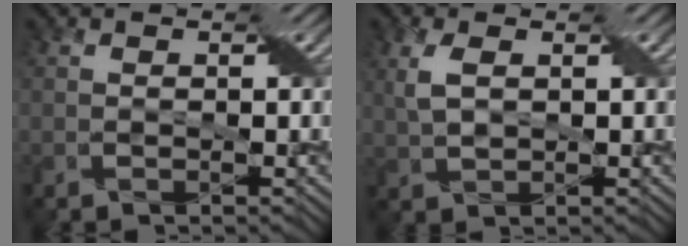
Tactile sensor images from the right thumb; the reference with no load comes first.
{"total": 3.5, "force": [1.1, 1.8, 2.7], "torque": [-0.075, 0.007, 0.024]}